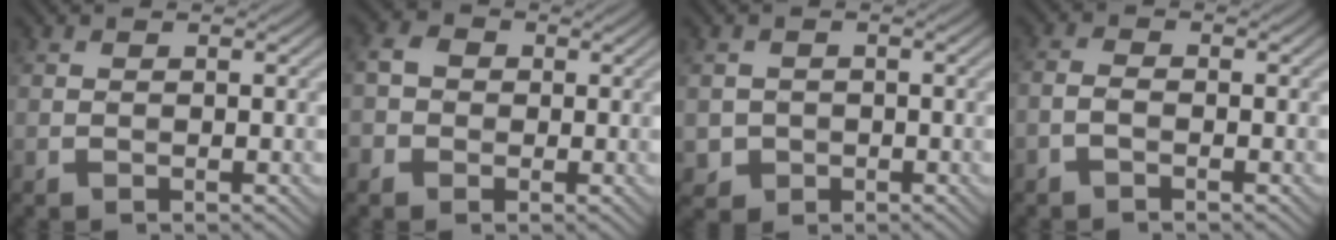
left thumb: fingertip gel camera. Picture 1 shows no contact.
{"total": 3.1, "force": [-0.8, 2.8, 1.0], "torque": [-0.028, 0.004, -0.021]}
{"total": 2.3, "force": [-0.6, 2.2, 0.4], "torque": [-0.009, -0.008, -0.013]}
{"total": 1.7, "force": [-1.1, 0.6, 1.2], "torque": [-0.027, 0.003, -0.027]}